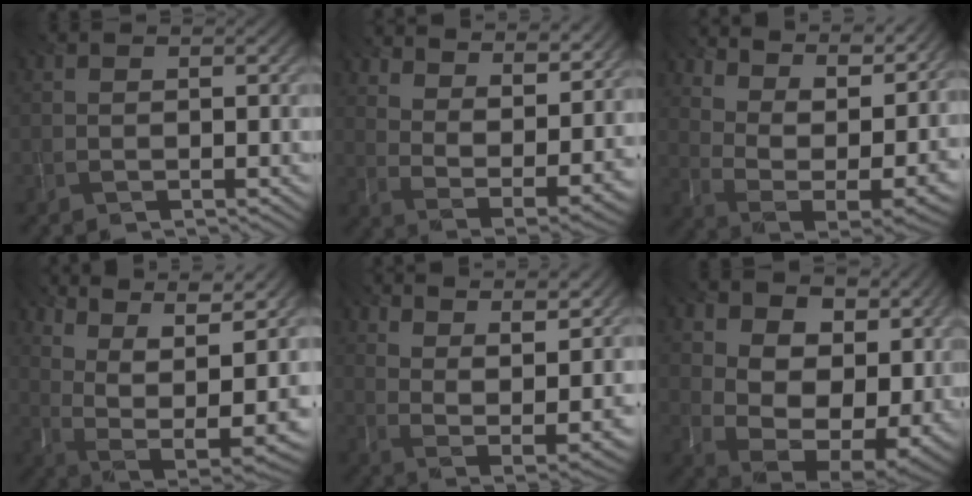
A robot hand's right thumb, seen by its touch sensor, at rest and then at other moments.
{"total": 13.8, "force": [10.4, 4.7, 7.9], "torque": [-0.146, -0.003, 0.140]}
{"total": 15.4, "force": [11.4, 5.3, 8.9], "torque": [-0.171, 0.020, 0.151]}
{"total": 15.5, "force": [7.6, 7.1, 11.5], "torque": [-0.197, 0.028, 0.126]}
{"total": 14.3, "force": [9.9, 4.5, 9.3], "torque": [-0.165, 0.005, 0.143]}
{"total": 16.7, "force": [3.6, 10.7, 12.4], "torque": [-0.172, 0.010, 0.101]}